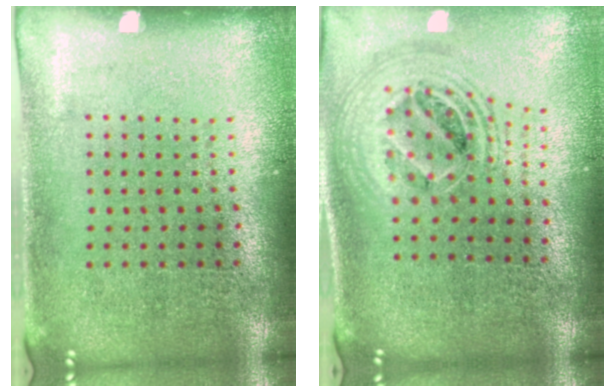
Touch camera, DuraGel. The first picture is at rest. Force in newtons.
{"total": 2.3, "press": 1.8, "slide": 1.5}